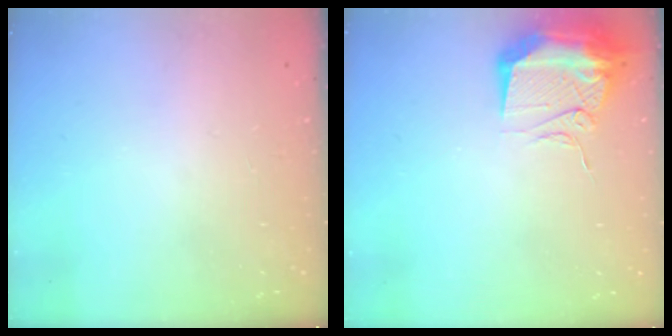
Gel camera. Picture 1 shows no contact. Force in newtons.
{"total": 12.6, "press": 12.5, "slide": 1.2}